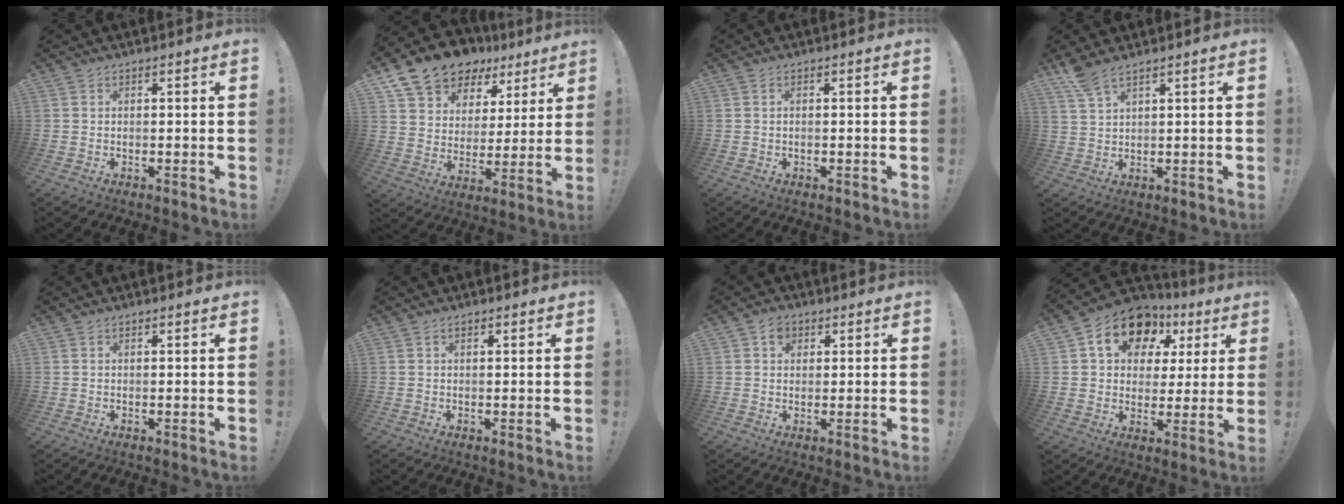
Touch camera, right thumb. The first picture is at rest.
{"total": 14.6, "force": [11.2, 8.2, 4.4], "torque": [-0.083, -0.084, 0.209]}
{"total": 0.6, "force": [-0.2, 0.2, 0.5], "torque": [-0.015, 0.003, -0.003]}
{"total": 5.5, "force": [4.4, 1.0, 3.1], "torque": [-0.066, -0.022, 0.082]}
{"total": 0.0}
{"total": 0.6, "force": [0.4, 0.4, 0.4], "torque": [-0.002, -0.001, 0.006]}
{"total": 3.6, "force": [1.4, 3.1, 1.4], "torque": [-0.013, -0.005, 0.024]}
{"total": 14.7, "force": [7.5, 10.1, 7.6], "torque": [-0.120, -0.035, 0.135]}